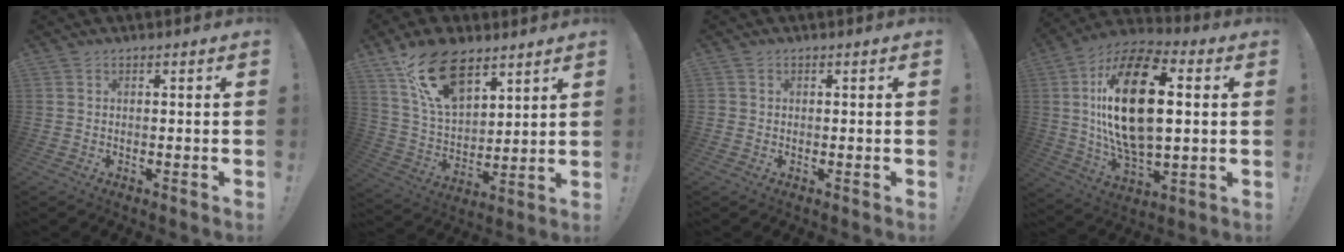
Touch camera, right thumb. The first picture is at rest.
{"total": 18.6, "force": [11.6, 9.7, 10.9], "torque": [-0.187, -0.066, 0.213]}
{"total": 0.8, "force": [0.0, 0.8, 0.1], "torque": [-0.008, 0.004, 0.001]}
{"total": 24.8, "force": [3.6, 13.0, 20.8], "torque": [-0.380, -0.004, 0.052]}